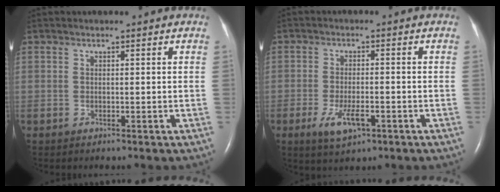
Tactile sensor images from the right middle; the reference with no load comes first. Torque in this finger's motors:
{"motor_torque": [0.15, -0.09, 0.34, 0.09]}